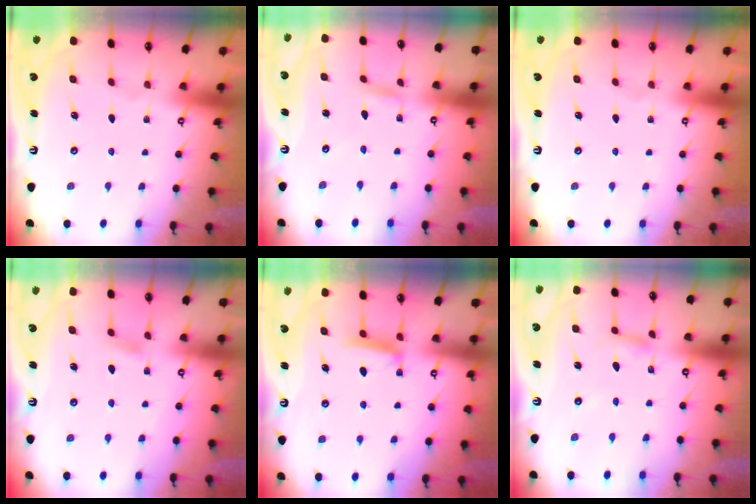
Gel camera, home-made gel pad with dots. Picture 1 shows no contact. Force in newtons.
{"total": 2.7, "press": 2.7, "slide": 0.1}
{"total": 0.0}
{"total": 5.2, "press": 5.1, "slide": 0.6}
{"total": 4.8, "press": 4.8, "slide": 0.7}
{"total": 2.8, "press": 2.7, "slide": 0.3}